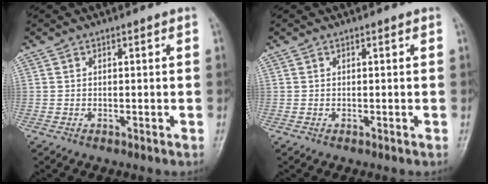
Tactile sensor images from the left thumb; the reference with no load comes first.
{"total": 0.0}